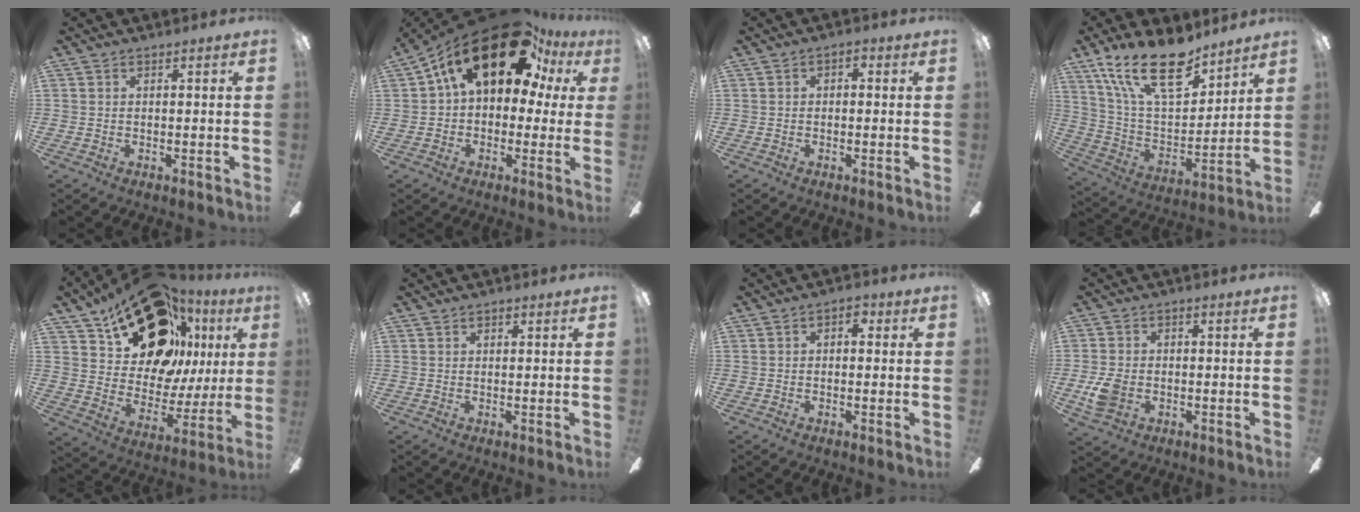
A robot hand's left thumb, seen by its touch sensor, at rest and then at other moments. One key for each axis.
{"total": 21.6, "fx": 11.8, "fy": 10.9, "fz": 14.4, "tx": -0.243, "ty": -0.060, "tz": 0.201}
{"total": 1.3, "fx": -0.6, "fy": 0.9, "fz": 0.8, "tx": -0.012, "ty": 0.007, "tz": -0.013}
{"total": 21.5, "fx": 14.3, "fy": 9.4, "fz": 13.0, "tx": -0.238, "ty": -0.079, "tz": 0.254}
{"total": 24.4, "fx": 13.9, "fy": 14.1, "fz": 14.2, "tx": -0.221, "ty": -0.069, "tz": 0.259}
{"total": 0.7, "fx": 0.5, "fy": 0.4, "fz": 0.2, "tx": 0.004, "ty": -0.001, "tz": 0.008}
{"total": 2.0, "fx": -0.2, "fy": 1.4, "fz": 1.4, "tx": -0.018, "ty": 0.006, "tz": -0.006}
{"total": 6.5, "fx": -1.8, "fy": 4.7, "fz": 4.1, "tx": -0.083, "ty": 0.007, "tz": -0.034}